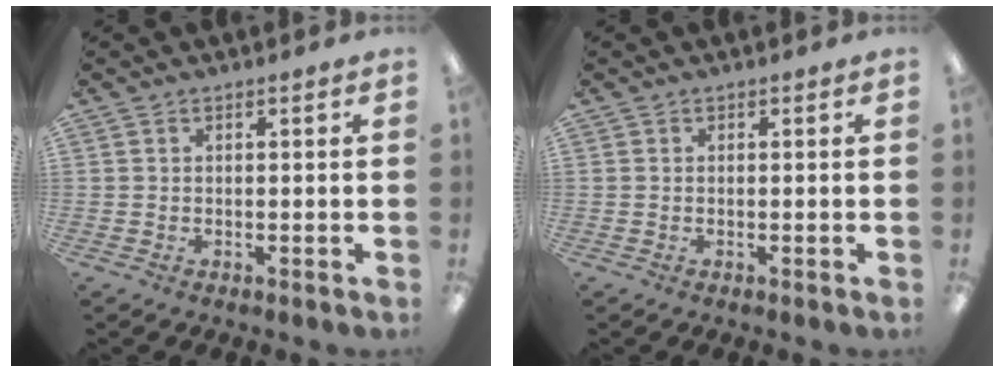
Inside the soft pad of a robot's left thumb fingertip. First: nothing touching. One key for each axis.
{"total": 0.0}